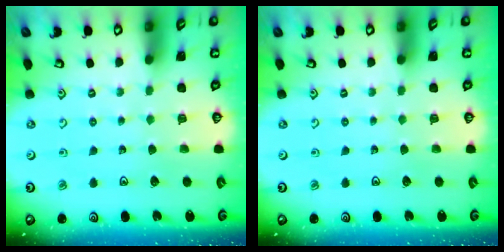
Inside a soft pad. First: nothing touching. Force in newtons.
{"total": 0.0}